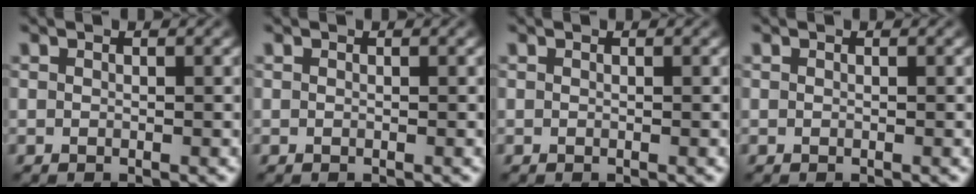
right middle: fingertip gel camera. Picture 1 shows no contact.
{"total": 0.0}
{"total": 0.0}
{"total": 0.0}